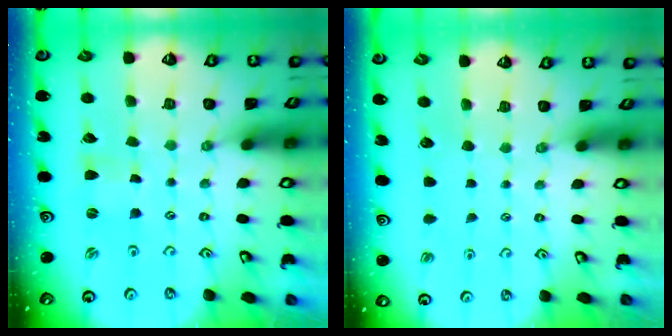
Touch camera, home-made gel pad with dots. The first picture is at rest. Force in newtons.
{"total": 0.0}